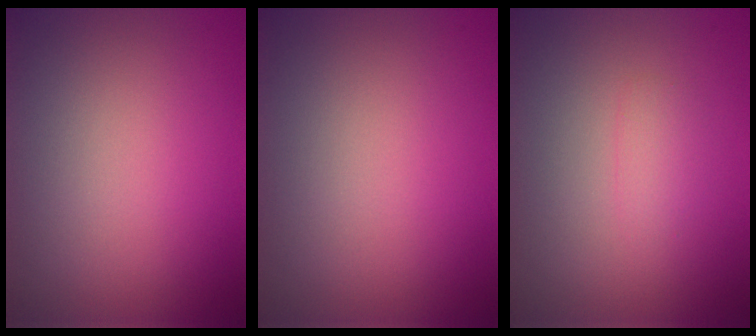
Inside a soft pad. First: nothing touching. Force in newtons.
{"total": 0.0}
{"total": 1.0, "press": 1.0, "slide": 0.1}